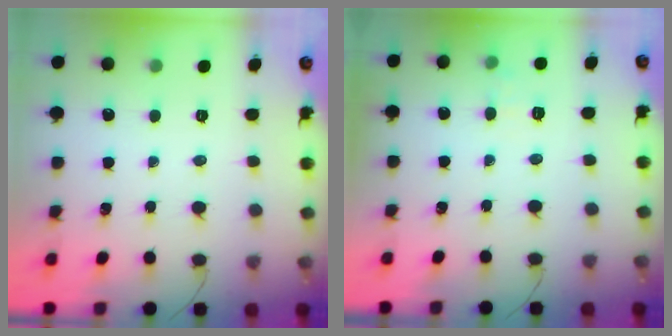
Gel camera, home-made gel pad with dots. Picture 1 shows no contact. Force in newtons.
{"total": 6.1, "press": 5.8, "slide": 1.9}